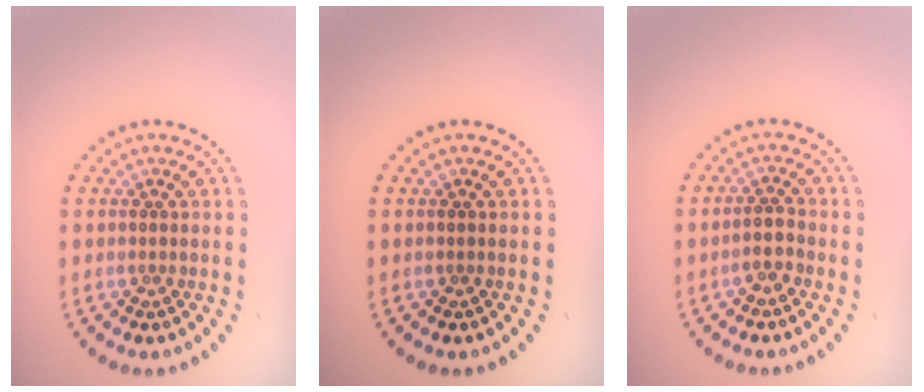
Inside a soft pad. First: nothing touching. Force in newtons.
{"total": 0.0}
{"total": 1.8, "press": 1.6, "slide": 0.9}